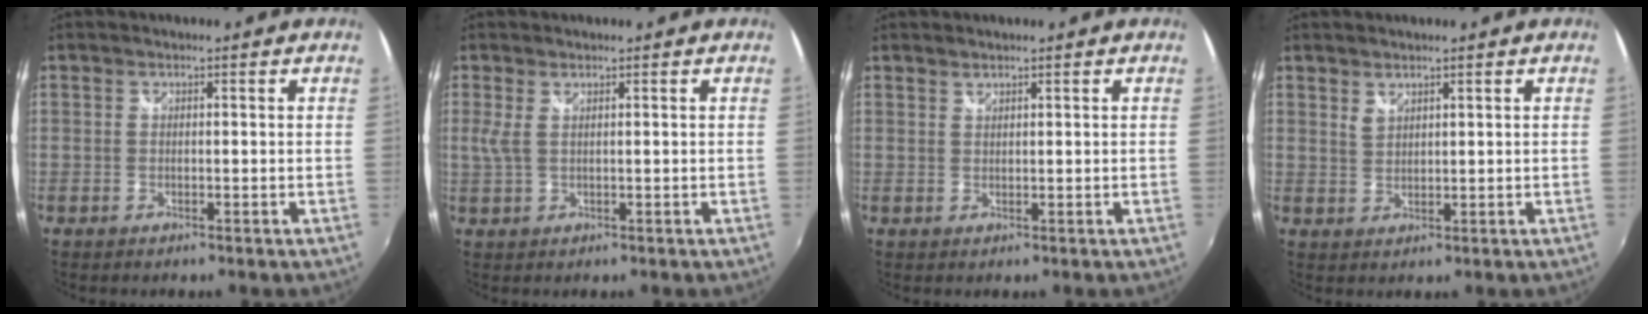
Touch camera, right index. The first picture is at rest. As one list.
[{"total": 2.0, "force": [0.8, 0.4, 1.9], "torque": [-0.042, -0.001, 0.016]}, {"total": 0.9, "force": [0.9, 0.2, 0.1], "torque": [-0.002, 0.002, 0.017]}, {"total": 1.9, "force": [1.7, 0.7, 0.6], "torque": [-0.007, 0.002, 0.031]}]